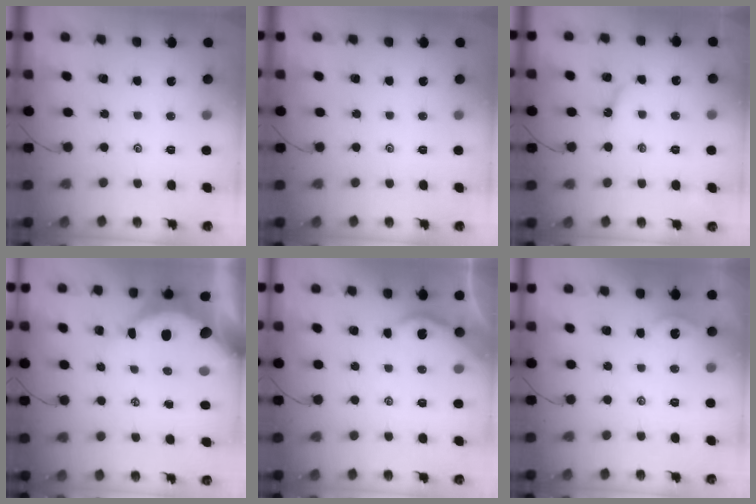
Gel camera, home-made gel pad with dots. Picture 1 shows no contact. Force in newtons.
{"total": 0.0}
{"total": 3.5, "press": 3.5, "slide": 0.4}
{"total": 9.9, "press": 9.9, "slide": 1.0}
{"total": 1.9, "press": 1.8, "slide": 0.4}
{"total": 0.6, "press": 0.6, "slide": 0.2}